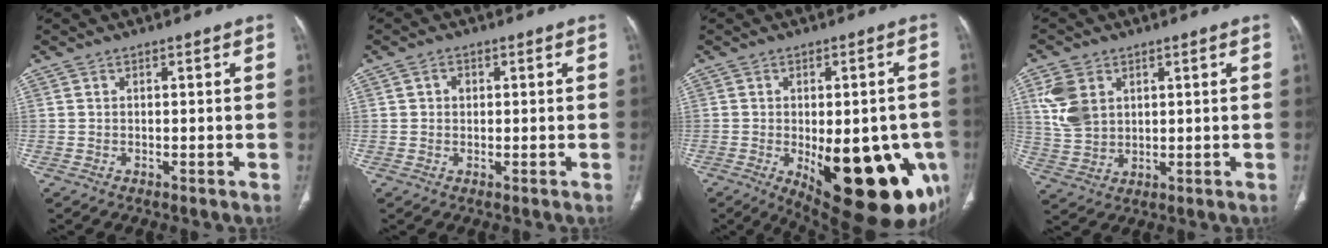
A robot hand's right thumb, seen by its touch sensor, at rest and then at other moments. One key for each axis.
{"total": 1.6, "fx": 0.3, "fy": 1.4, "fz": 0.7, "tx": -0.007, "ty": 0.002, "tz": 0.005}
{"total": 24.9, "fx": -7.9, "fy": 10.3, "fz": 21.2, "tx": -0.205, "ty": -0.011, "tz": -0.079}
{"total": 8.3, "fx": 3.0, "fy": 6.0, "fz": 5.0, "tx": -0.097, "ty": -0.009, "tz": 0.070}